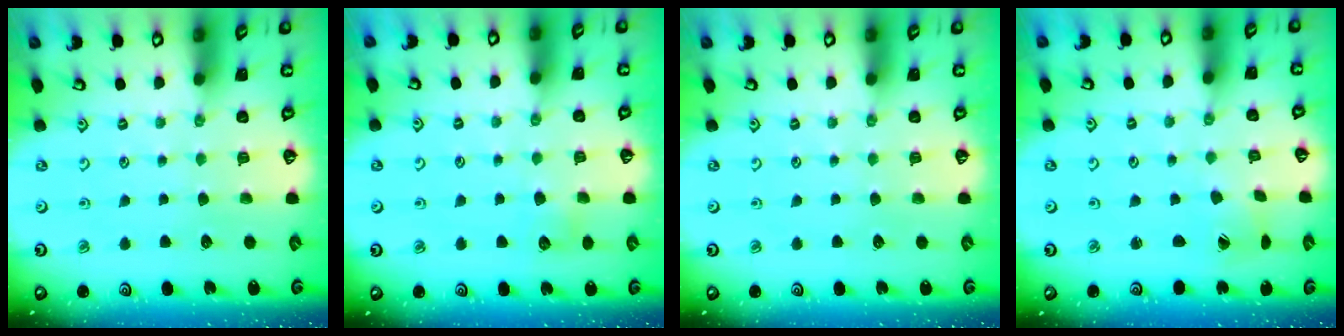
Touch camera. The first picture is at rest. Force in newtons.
{"total": 5.2, "press": 5.2, "slide": 0.6}
{"total": 0.0}
{"total": 2.2, "press": 2.2, "slide": 0.1}